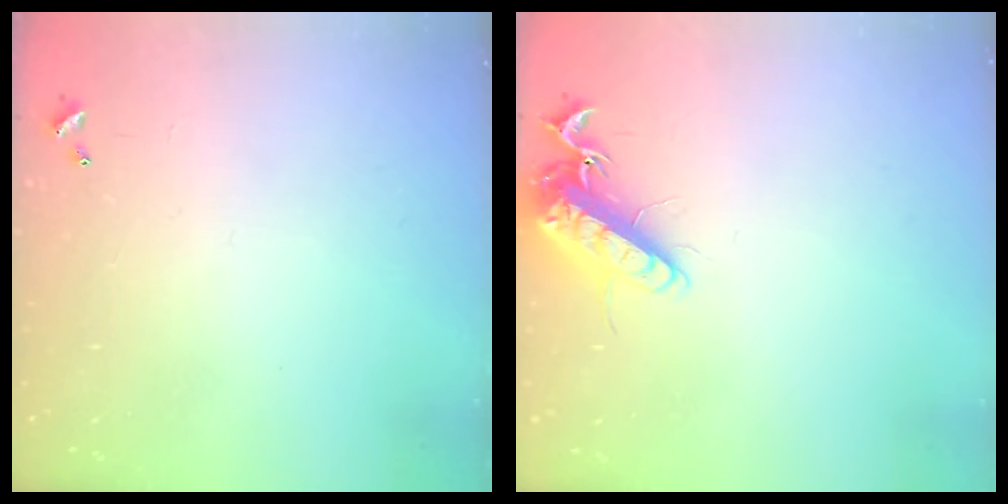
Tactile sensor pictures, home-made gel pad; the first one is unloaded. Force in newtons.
{"total": 14.3, "press": 14.1, "slide": 2.1}